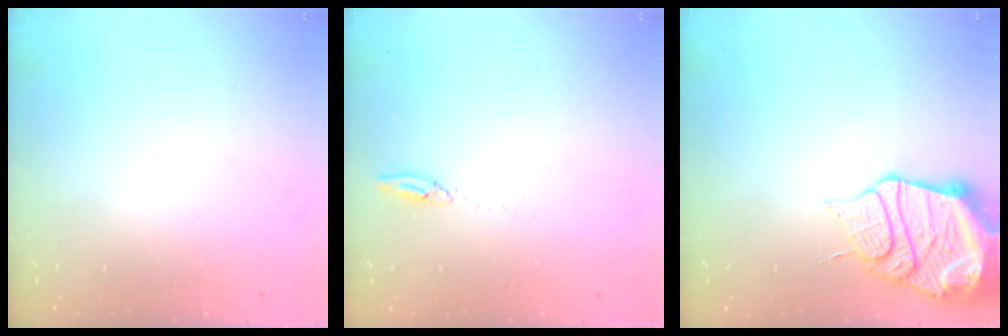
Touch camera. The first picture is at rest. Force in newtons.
{"total": 2.7, "press": 2.7, "slide": 0.2}
{"total": 17.2, "press": 17.1, "slide": 1.7}